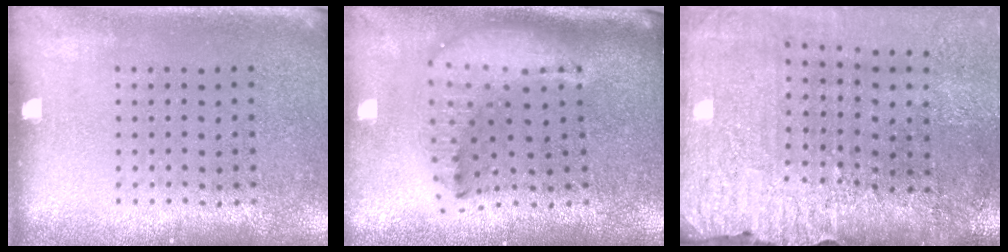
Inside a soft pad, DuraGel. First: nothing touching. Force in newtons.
{"total": 1.9, "press": 1.5, "slide": 1.2}
{"total": 3.8, "press": 3.3, "slide": 1.9}